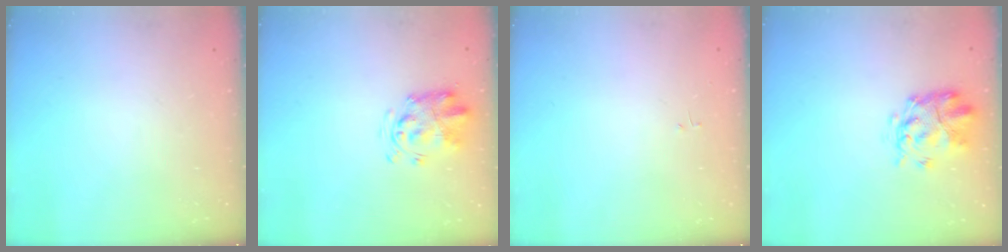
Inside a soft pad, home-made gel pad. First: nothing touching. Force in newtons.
{"total": 3.1, "press": 3.1, "slide": 0.6}
{"total": 0.0}
{"total": 3.8, "press": 3.5, "slide": 1.6}